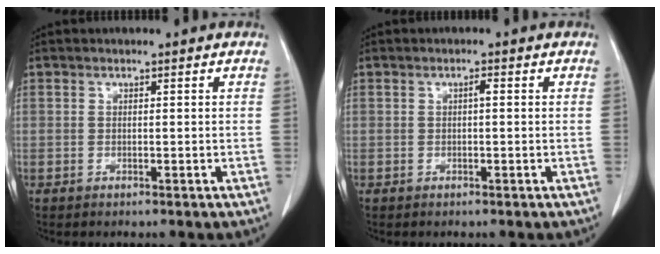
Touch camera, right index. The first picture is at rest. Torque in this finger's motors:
{"motor_torque": [0.19, 0.13, 0.04, 0.03]}